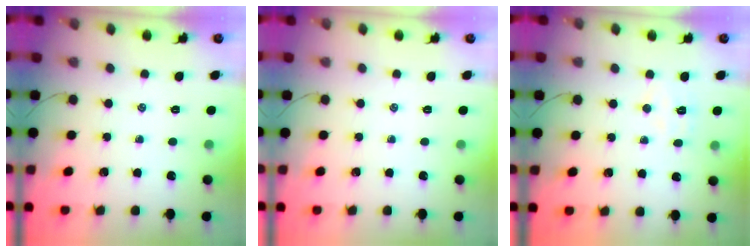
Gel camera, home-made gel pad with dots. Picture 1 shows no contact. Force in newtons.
{"total": 0.0}
{"total": 5.7, "press": 5.7, "slide": 0.8}